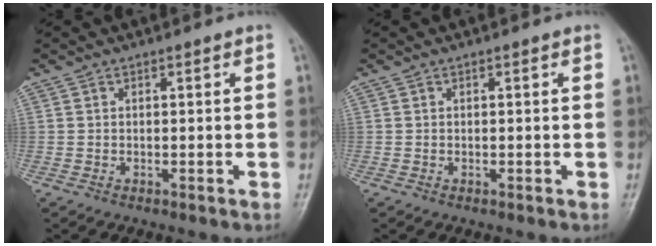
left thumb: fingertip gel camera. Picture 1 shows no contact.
{"total": 0.0}